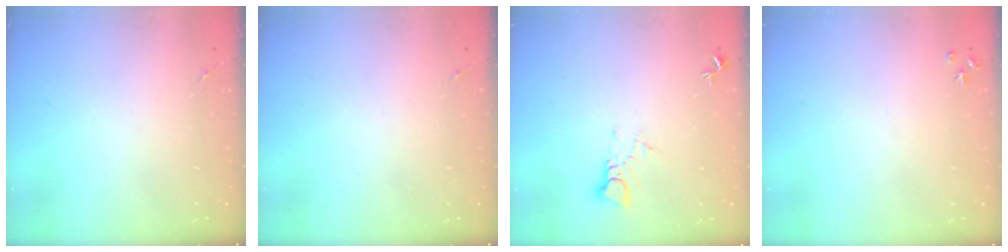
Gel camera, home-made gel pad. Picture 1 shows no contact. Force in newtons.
{"total": 0.0}
{"total": 4.0, "press": 3.9, "slide": 0.3}
{"total": 3.6, "press": 3.5, "slide": 0.5}